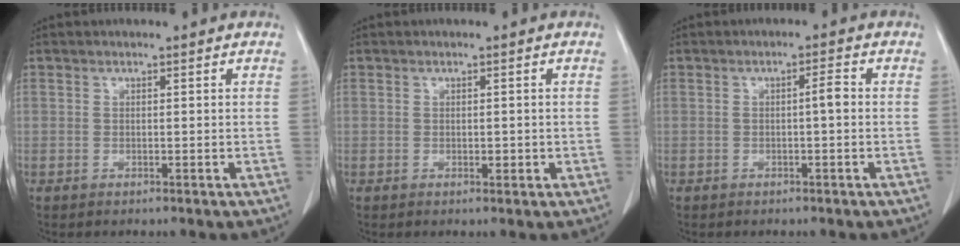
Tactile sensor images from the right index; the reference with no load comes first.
{"total": 1.0, "force": [-0.2, 0.7, 0.8], "torque": [-0.011, 0.001, 0.000]}
{"total": 1.9, "force": [-0.3, 0.1, 1.9], "torque": [-0.030, 0.004, -0.004]}